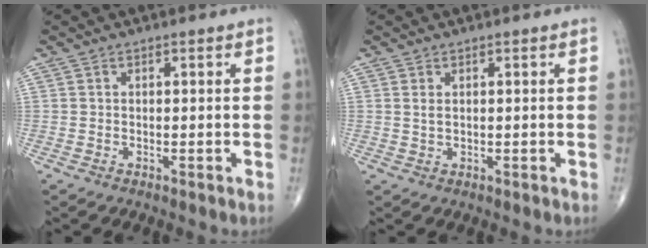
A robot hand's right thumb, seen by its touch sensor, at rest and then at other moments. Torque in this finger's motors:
{"motor_torque": [-0.36, -0.15, -0.18, -0.36, -0.02]}